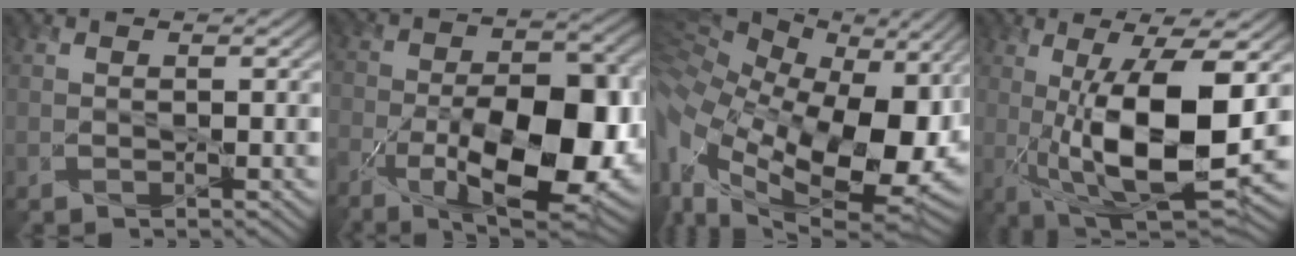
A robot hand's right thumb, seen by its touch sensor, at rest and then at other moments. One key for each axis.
{"total": 17.0, "fx": -6.8, "fy": 7.9, "fz": 13.5, "tx": -0.217, "ty": -0.022, "tz": -0.111}
{"total": 20.0, "fx": 0.3, "fy": 12.4, "fz": 15.6, "tx": -0.327, "ty": -0.027, "tz": 0.023}
{"total": 14.0, "fx": -0.1, "fy": 4.5, "fz": 13.3, "tx": -0.239, "ty": -0.011, "tz": 0.005}